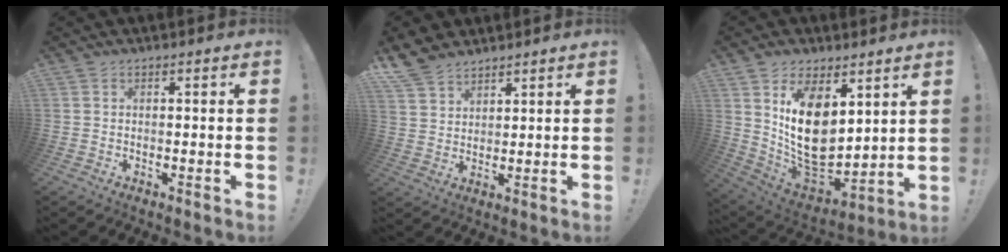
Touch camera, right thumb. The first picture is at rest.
{"total": 7.3, "force": [6.0, 3.5, 2.2], "torque": [-0.048, -0.035, 0.120]}
{"total": 17.9, "force": [5.4, 11.4, 12.7], "torque": [-0.230, -0.059, 0.107]}